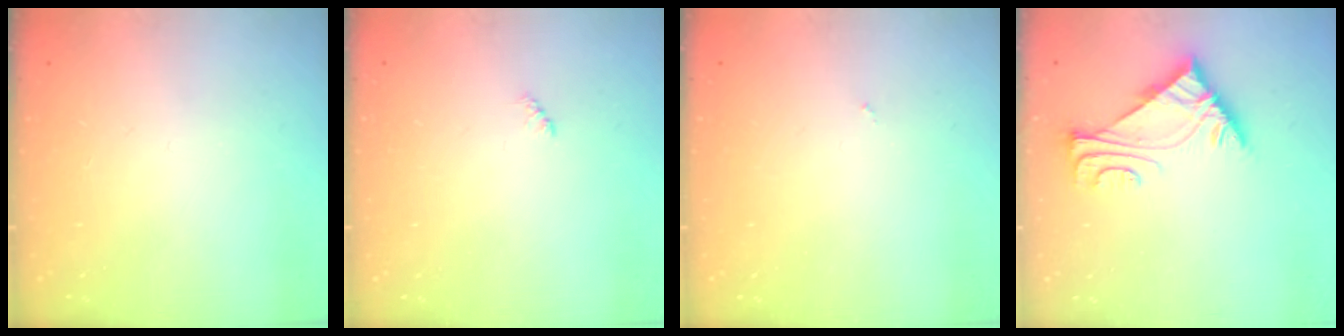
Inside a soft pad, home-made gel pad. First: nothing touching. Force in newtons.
{"total": 1.9, "press": 1.9, "slide": 0.4}
{"total": 0.0}
{"total": 6.0, "press": 5.9, "slide": 0.8}